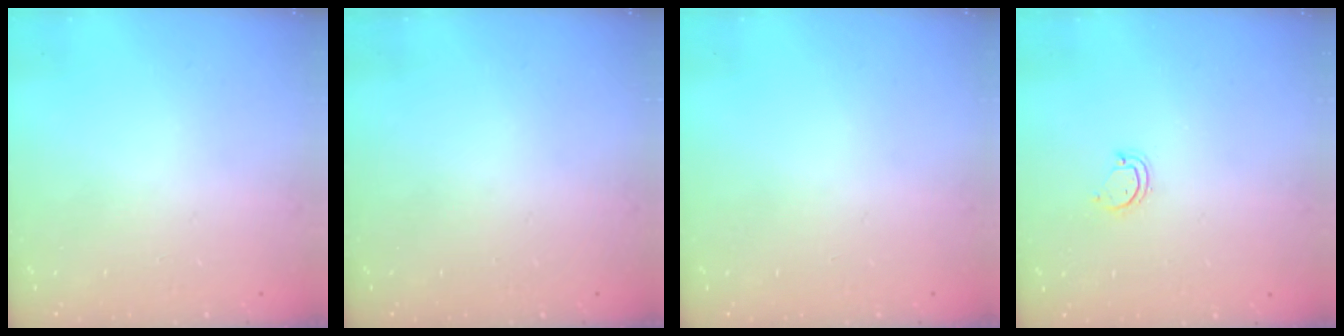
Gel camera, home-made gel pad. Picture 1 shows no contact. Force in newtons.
{"total": 0.0}
{"total": 0.0}
{"total": 3.0, "press": 3.0, "slide": 0.2}